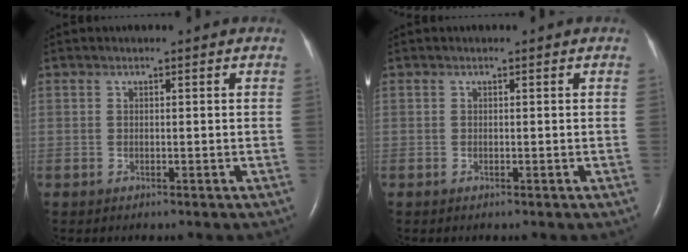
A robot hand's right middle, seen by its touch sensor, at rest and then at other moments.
{"total": 0.0}